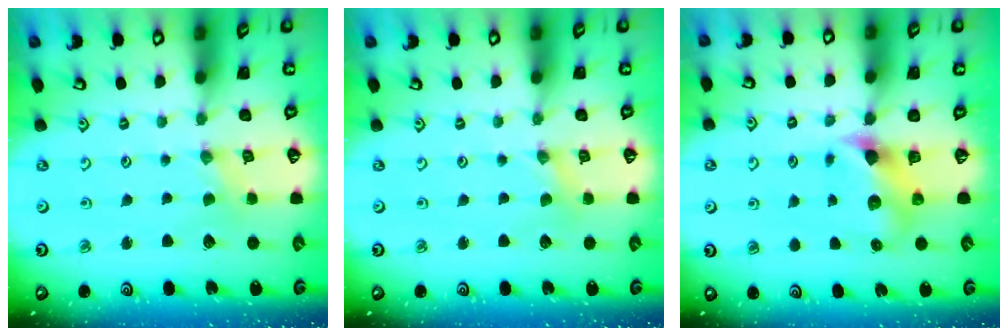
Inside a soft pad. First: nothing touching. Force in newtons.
{"total": 0.0}
{"total": 6.9, "press": 6.9, "slide": 0.9}